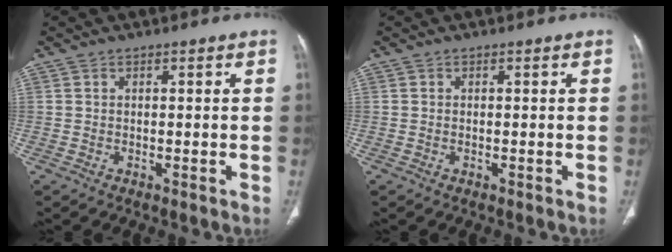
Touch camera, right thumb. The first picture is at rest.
{"total": 0.0}